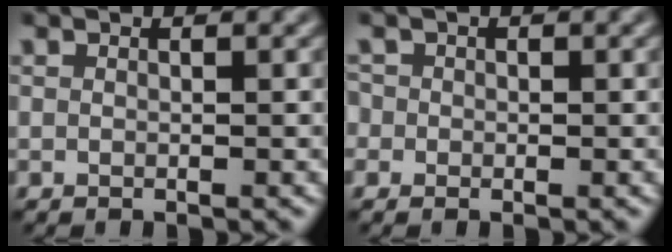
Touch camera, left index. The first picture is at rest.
{"total": 1.2, "force": [-0.1, 1.2, 0.1], "torque": [-0.001, 0.002, -0.011]}